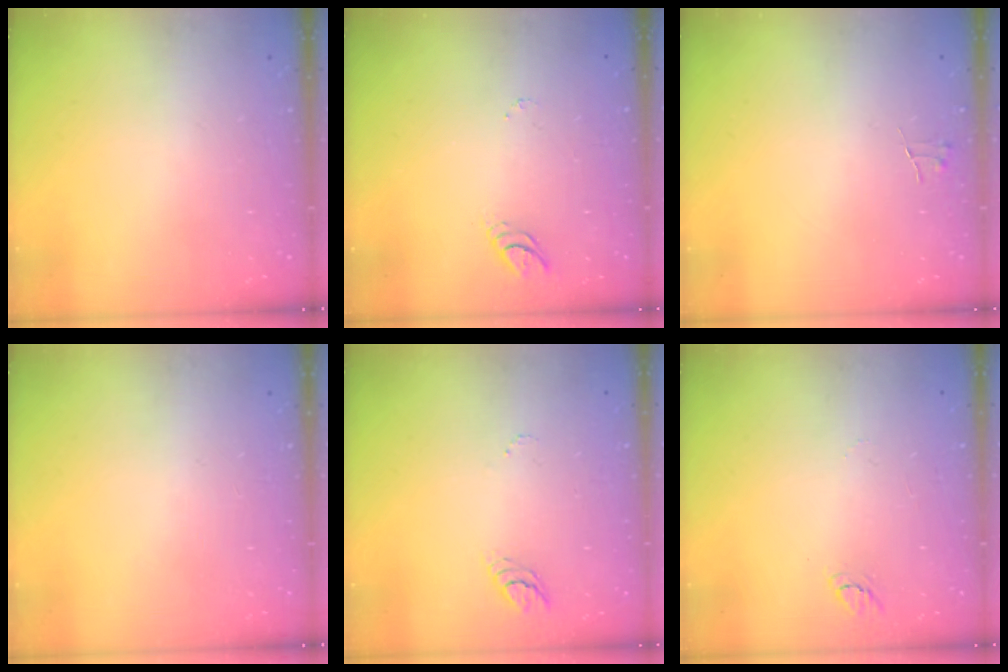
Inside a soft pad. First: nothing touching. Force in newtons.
{"total": 3.5, "press": 3.5, "slide": 0.5}
{"total": 3.9, "press": 3.9, "slide": 0.4}
{"total": 0.0}
{"total": 3.5, "press": 3.5, "slide": 0.3}
{"total": 3.6, "press": 3.6, "slide": 0.3}